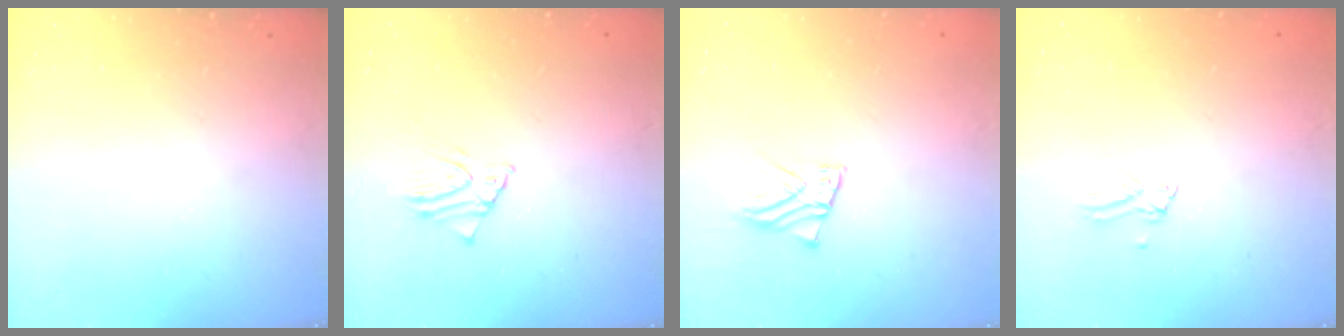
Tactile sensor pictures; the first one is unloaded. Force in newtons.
{"total": 2.2, "press": 2.2, "slide": 0.2}
{"total": 2.6, "press": 2.6, "slide": 0.2}
{"total": 0.0}